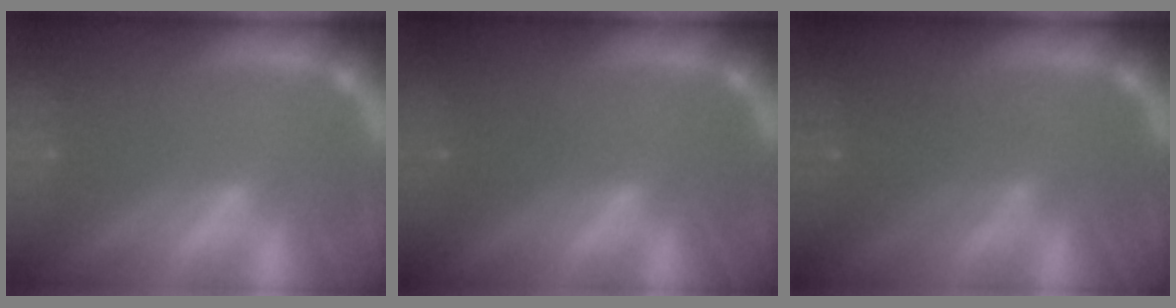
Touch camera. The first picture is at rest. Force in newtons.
{"total": 1.5}
{"total": 3.6}